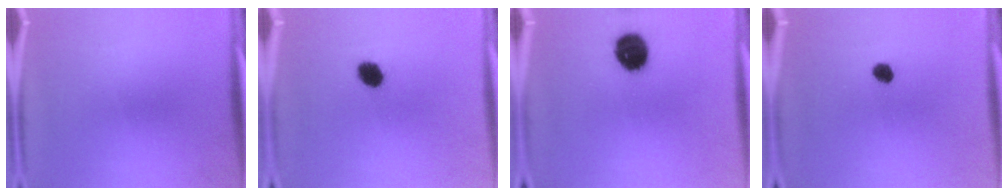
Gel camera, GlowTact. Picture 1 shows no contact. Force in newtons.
{"total": 5.1}
{"total": 10.2}
{"total": 2.5}